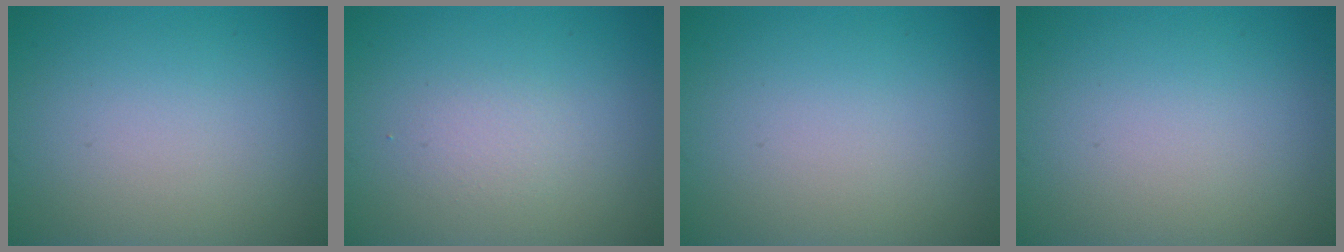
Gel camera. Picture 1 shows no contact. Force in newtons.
{"total": 1.2, "press": 1.2, "slide": 0.0}
{"total": 0.0}
{"total": 0.0}